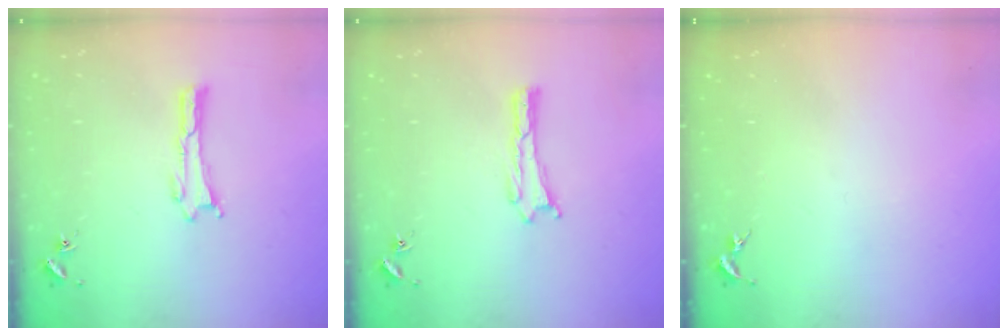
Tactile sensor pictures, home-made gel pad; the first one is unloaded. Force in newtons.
{"total": 0.0}
{"total": 0.0}